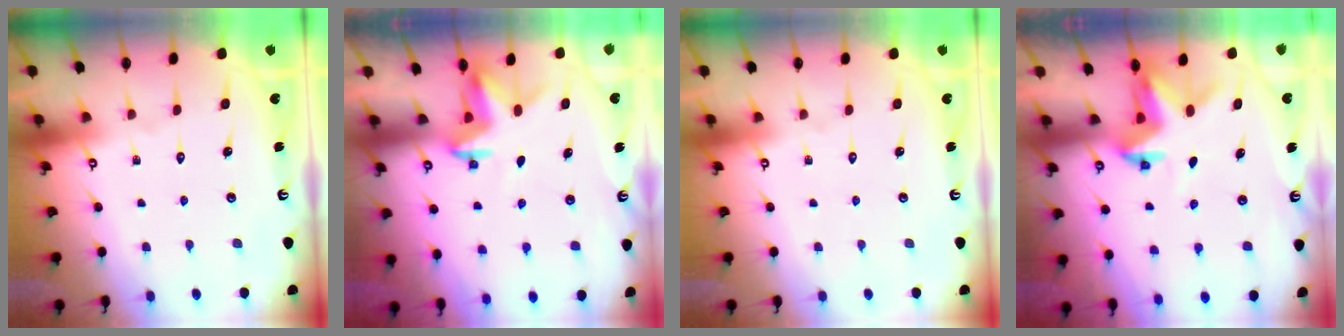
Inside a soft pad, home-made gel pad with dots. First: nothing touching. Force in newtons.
{"total": 3.1, "press": 3.1, "slide": 0.2}
{"total": 0.0}
{"total": 3.0, "press": 3.0, "slide": 0.0}